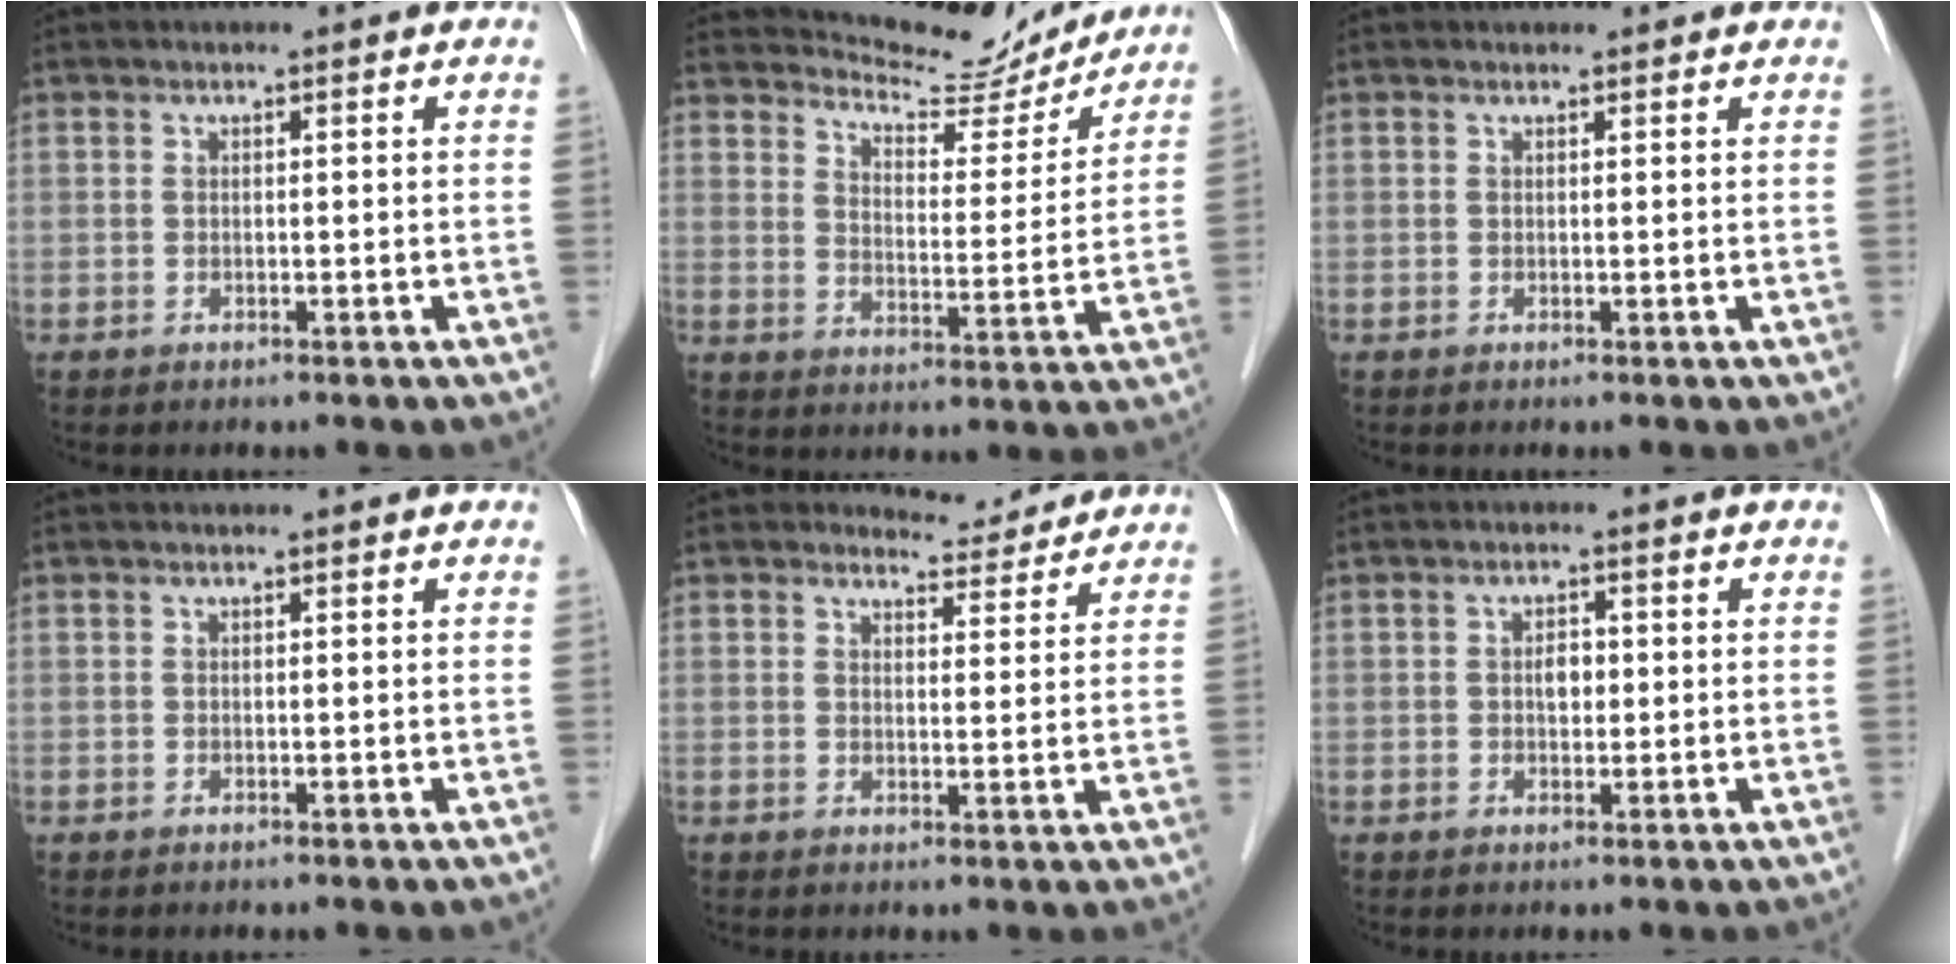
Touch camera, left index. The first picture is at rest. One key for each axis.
{"total": 13.6, "fx": 13.1, "fy": 2.5, "fz": 2.4, "tx": -0.038, "ty": -0.013, "tz": 0.179}
{"total": 1.2, "fx": 1.2, "fy": 0.4, "fz": 0.1, "tx": -0.012, "ty": 0.006, "tz": 0.013}
{"total": 0.0}
{"total": 4.1, "fx": 3.9, "fy": 1.1, "fz": -0.5, "tx": -0.001, "ty": -0.002, "tz": 0.051}
{"total": 2.1, "fx": 0.1, "fy": 1.4, "fz": 1.6, "tx": -0.027, "ty": 0.004, "tz": 0.001}